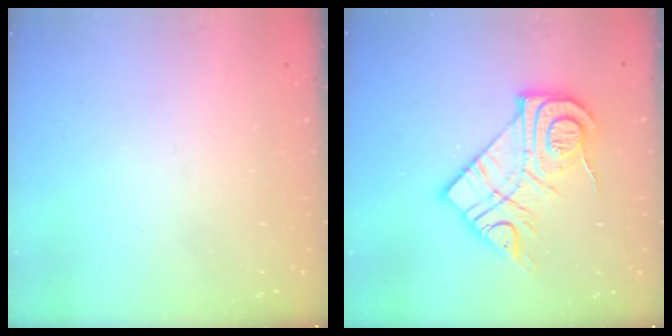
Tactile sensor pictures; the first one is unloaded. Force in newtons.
{"total": 16.3, "press": 16.3, "slide": 1.1}